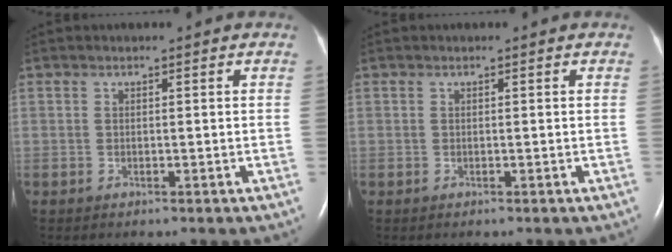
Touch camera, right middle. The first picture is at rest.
{"total": 0.0}